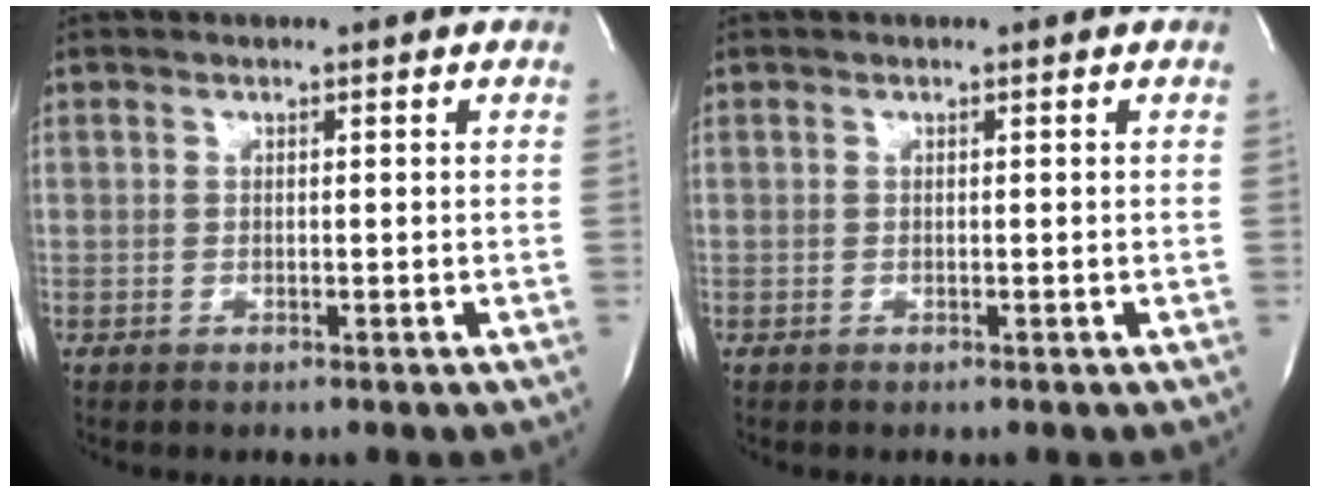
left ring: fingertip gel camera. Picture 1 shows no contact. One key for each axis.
{"total": 0.0}